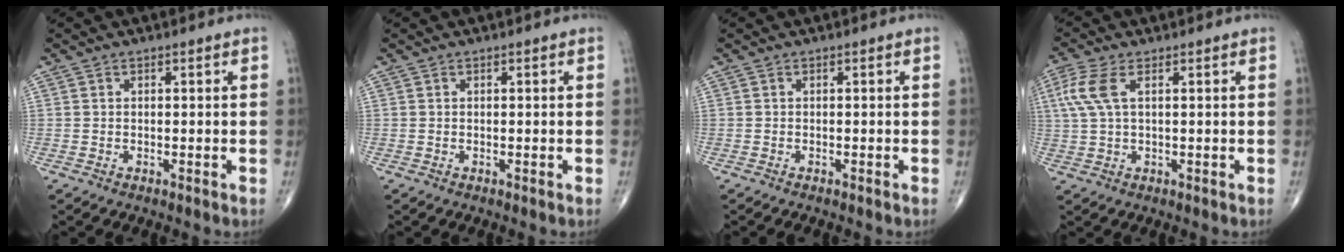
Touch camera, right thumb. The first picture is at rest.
{"total": 0.0}
{"total": 0.9, "force": [-0.8, 0.1, 0.4], "torque": [-0.005, 0.000, -0.009]}
{"total": 6.0, "force": [1.8, 2.5, 5.2], "torque": [-0.149, 0.014, 0.040]}